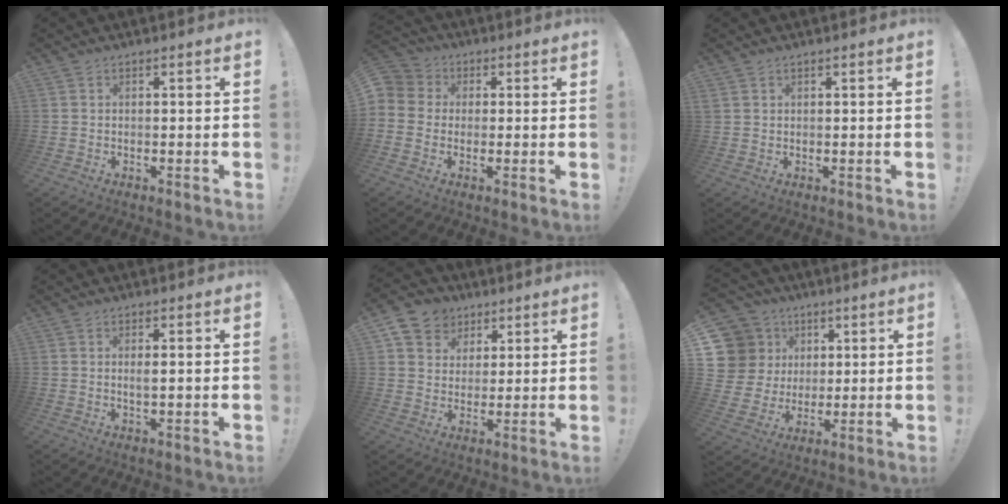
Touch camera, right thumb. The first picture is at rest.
{"total": 5.3, "force": [-0.6, 4.9, 1.8], "torque": [-0.038, 0.011, -0.012]}
{"total": 1.2, "force": [1.0, 0.7, 0.1], "torque": [0.000, 0.000, 0.019]}
{"total": 1.7, "force": [0.4, 0.2, 1.7], "torque": [-0.026, -0.004, 0.005]}
{"total": 9.0, "force": [4.1, 7.7, 2.1], "torque": [-0.030, -0.020, 0.085]}
{"total": 12.3, "force": [4.1, 10.9, 4.0], "torque": [-0.075, -0.013, 0.097]}